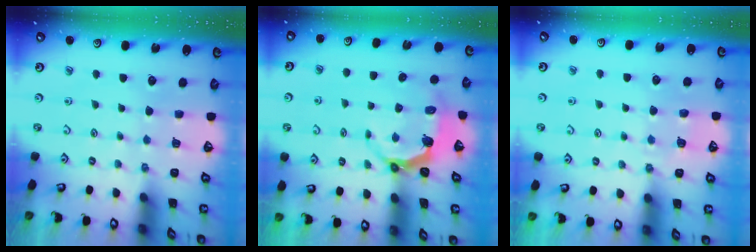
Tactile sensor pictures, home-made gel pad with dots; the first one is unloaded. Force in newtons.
{"total": 4.8, "press": 3.3, "slide": 3.4}
{"total": 4.0, "press": 3.9, "slide": 0.6}